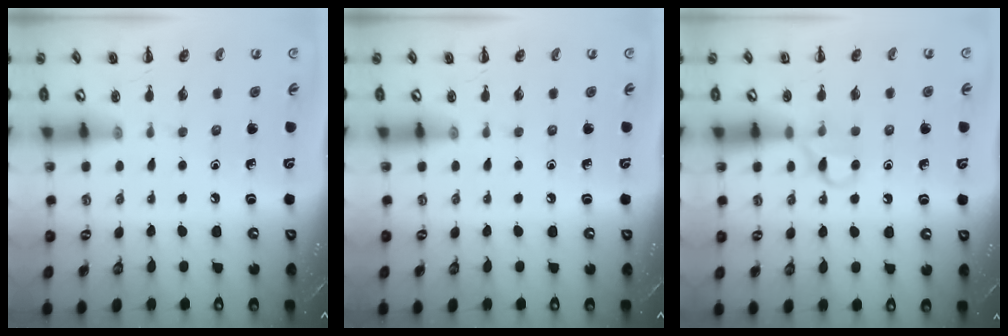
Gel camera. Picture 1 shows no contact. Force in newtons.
{"total": 0.0}
{"total": 6.1, "press": 5.9, "slide": 1.7}